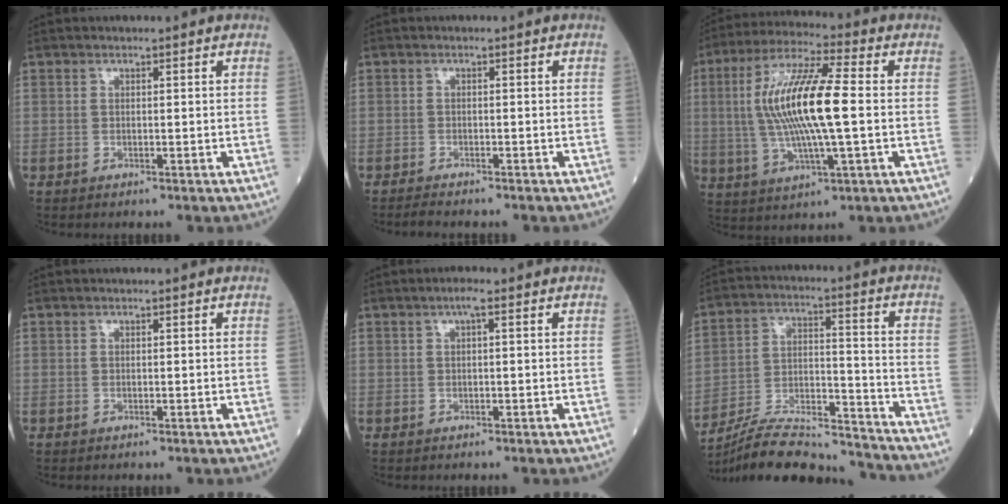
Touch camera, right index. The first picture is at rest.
{"total": 2.8, "force": [-2.6, 0.3, 1.1], "torque": [-0.024, -0.008, -0.038]}
{"total": 14.9, "force": [0.4, 2.0, 14.7], "torque": [-0.298, 0.009, 0.005]}
{"total": 0.0}
{"total": 1.4, "force": [0.5, 0.1, 1.3], "torque": [-0.023, 0.003, 0.006]}
{"total": 19.7, "force": [-18.5, 2.3, 6.4], "torque": [-0.133, 0.008, -0.301]}